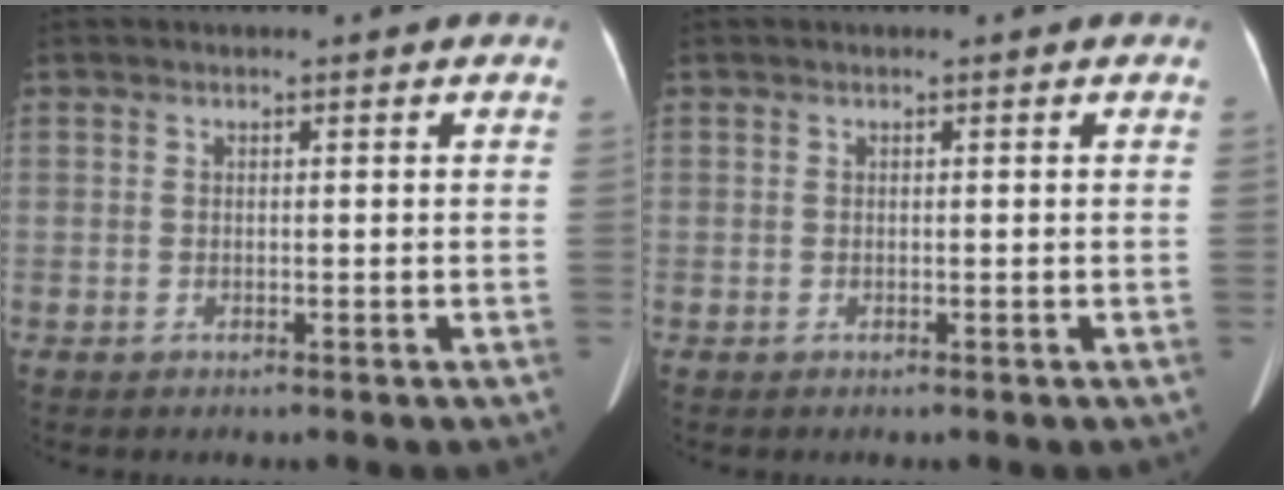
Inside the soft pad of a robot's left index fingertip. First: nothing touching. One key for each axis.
{"total": 0.0}